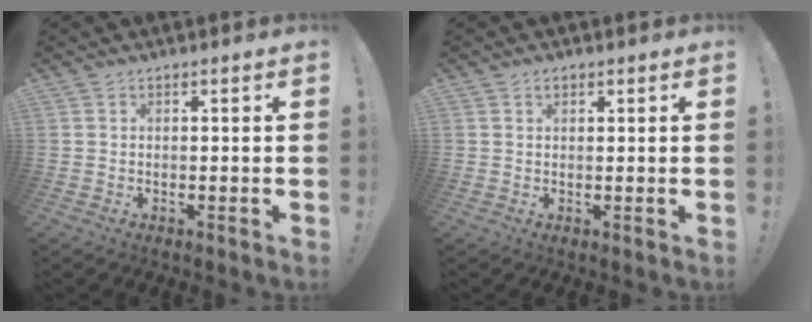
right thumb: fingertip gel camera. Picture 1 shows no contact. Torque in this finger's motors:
{"motor_torque": [-0.29, 0.17, -0.03, 0.14, 0.00]}